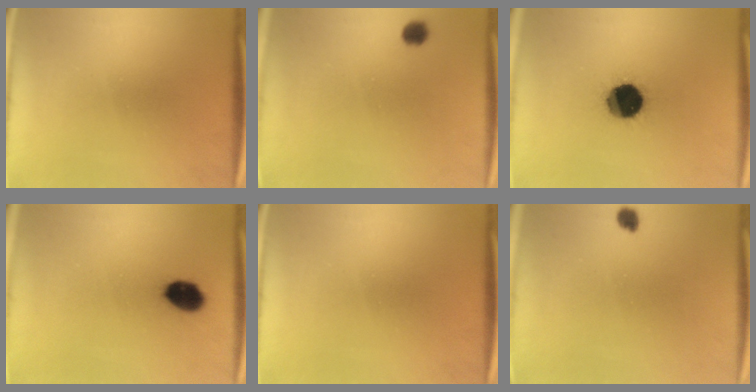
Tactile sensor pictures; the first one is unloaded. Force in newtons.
{"total": 1.8}
{"total": 14.6}
{"total": 5.9}
{"total": 0.0}
{"total": 1.8}